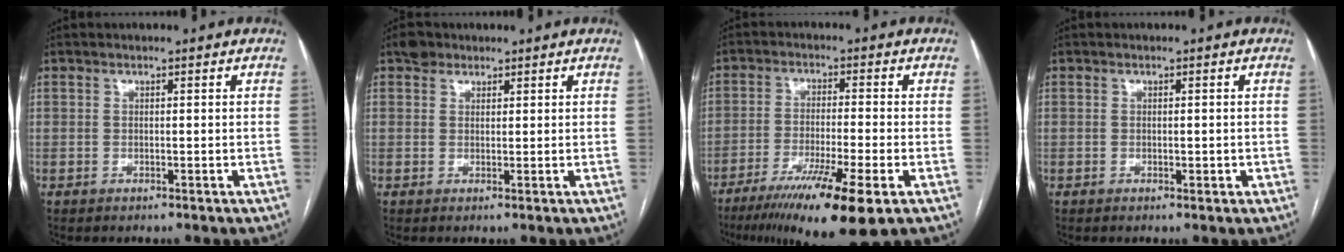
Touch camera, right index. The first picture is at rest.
{"total": 2.3, "force": [1.6, 1.6, 0.5], "torque": [-0.007, 0.008, 0.024]}
{"total": 13.2, "force": [-7.9, 0.3, 10.6], "torque": [-0.178, -0.036, -0.132]}
{"total": 1.1, "force": [-0.3, 0.5, 0.9], "torque": [-0.015, 0.000, 0.001]}